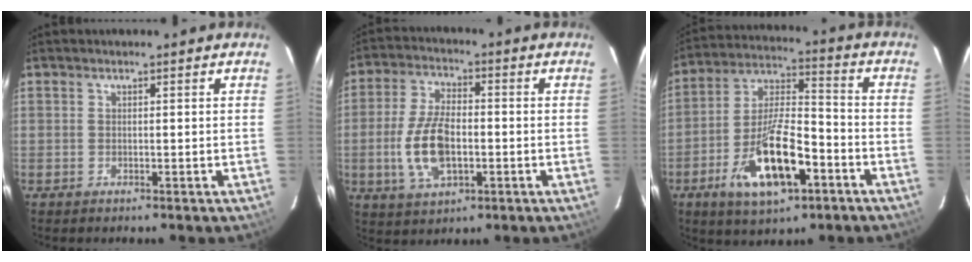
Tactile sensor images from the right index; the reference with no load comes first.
{"total": 11.4, "force": [-2.2, 5.9, 9.6], "torque": [-0.200, 0.001, -0.036]}
{"total": 16.5, "force": [-7.4, 6.1, 13.4], "torque": [-0.266, 0.001, -0.126]}